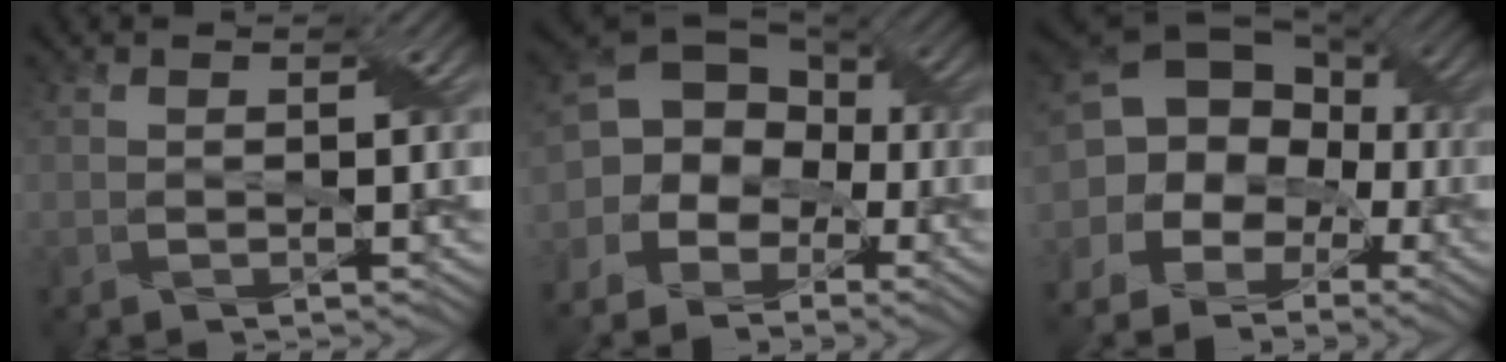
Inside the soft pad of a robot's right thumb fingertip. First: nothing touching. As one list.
[{"total": 11.9, "force": [-2.8, 9.6, 6.3], "torque": [-0.136, -0.002, -0.068]}, {"total": 14.0, "force": [-2.0, 11.2, 8.2], "torque": [-0.172, 0.002, -0.053]}]